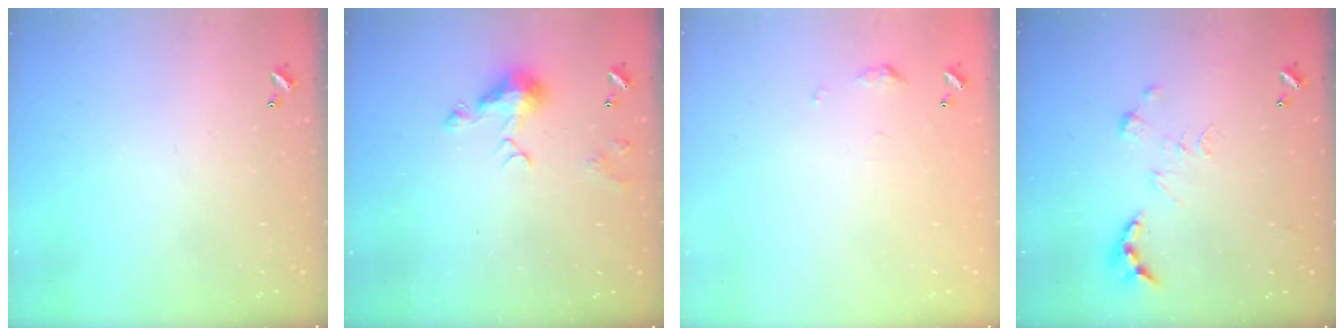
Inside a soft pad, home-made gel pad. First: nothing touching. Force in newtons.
{"total": 7.3, "press": 7.3, "slide": 1.0}
{"total": 5.0, "press": 4.9, "slide": 0.8}
{"total": 0.0}